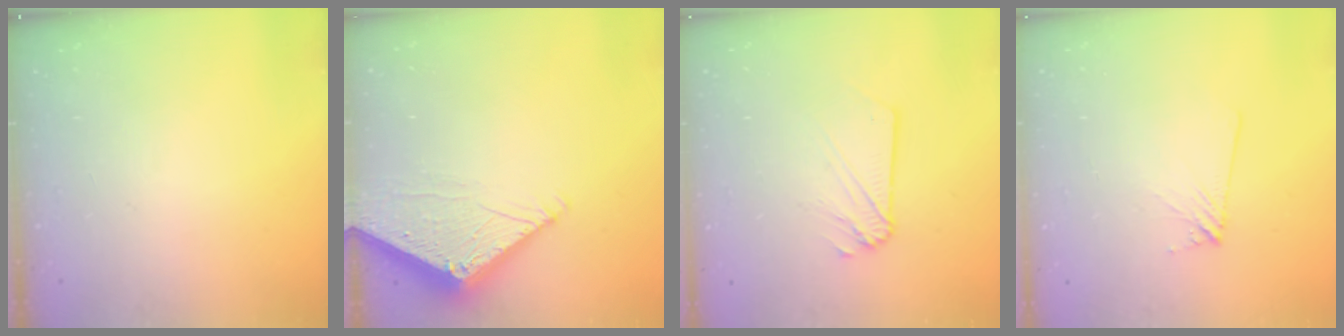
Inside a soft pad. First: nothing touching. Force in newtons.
{"total": 7.2, "press": 7.2, "slide": 0.3}
{"total": 3.7, "press": 3.6, "slide": 0.6}
{"total": 4.3, "press": 4.2, "slide": 0.6}